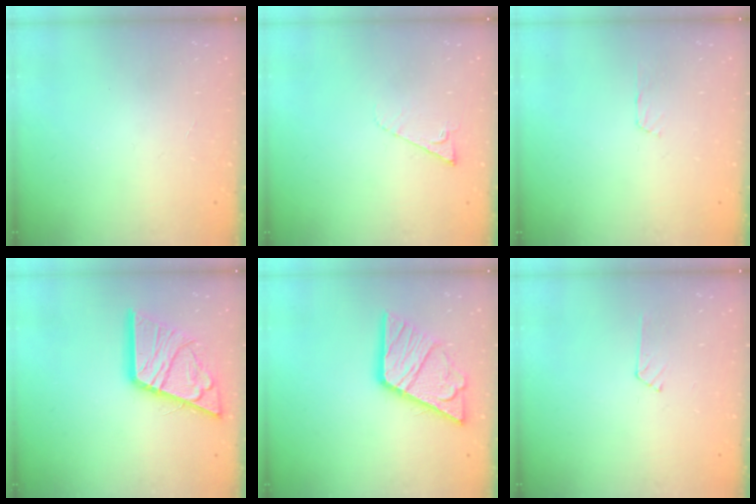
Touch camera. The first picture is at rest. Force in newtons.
{"total": 3.3, "press": 3.2, "slide": 0.6}
{"total": 3.0, "press": 2.9, "slide": 0.4}
{"total": 19.5, "press": 19.5, "slide": 1.9}
{"total": 17.9, "press": 17.8, "slide": 2.0}
{"total": 2.8, "press": 2.8, "slide": 0.3}